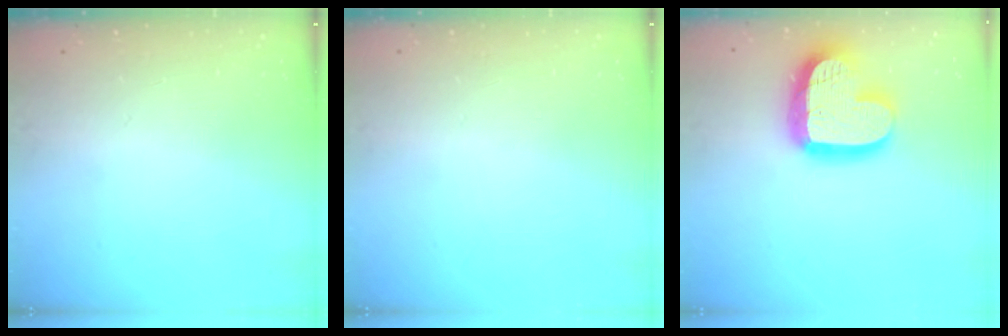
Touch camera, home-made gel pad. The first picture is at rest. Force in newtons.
{"total": 0.0}
{"total": 20.3, "press": 20.2, "slide": 1.7}